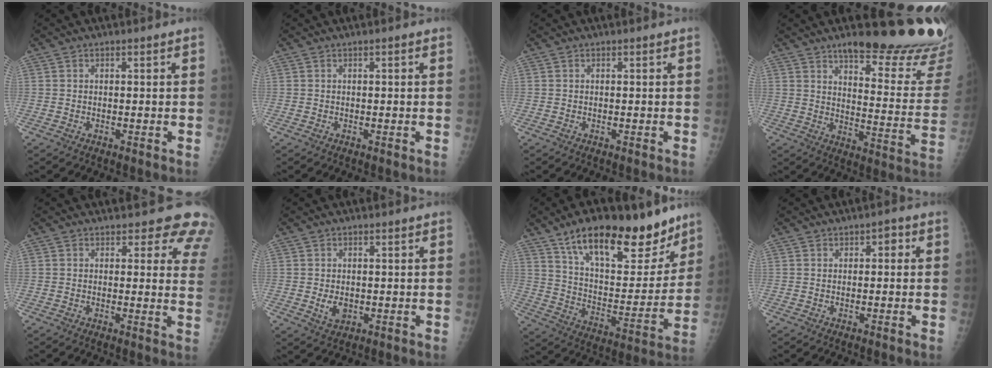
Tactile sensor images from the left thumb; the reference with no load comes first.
{"total": 0.6, "force": [0.3, 0.1, 0.5], "torque": [-0.008, 0.002, 0.002]}
{"total": 0.0}
{"total": 22.9, "force": [18.6, 4.6, 12.6], "torque": [-0.128, -0.143, 0.238]}
{"total": 10.0, "force": [8.5, 4.1, 3.4], "torque": [0.020, -0.043, 0.063]}
{"total": 3.2, "force": [-0.3, 2.3, 2.2], "torque": [-0.020, -0.004, 0.002]}
{"total": 25.7, "force": [17.3, 10.5, 15.7], "torque": [-0.190, -0.060, 0.274]}
{"total": 1.7, "force": [0.4, 1.3, 1.0], "torque": [0.006, 0.007, -0.004]}